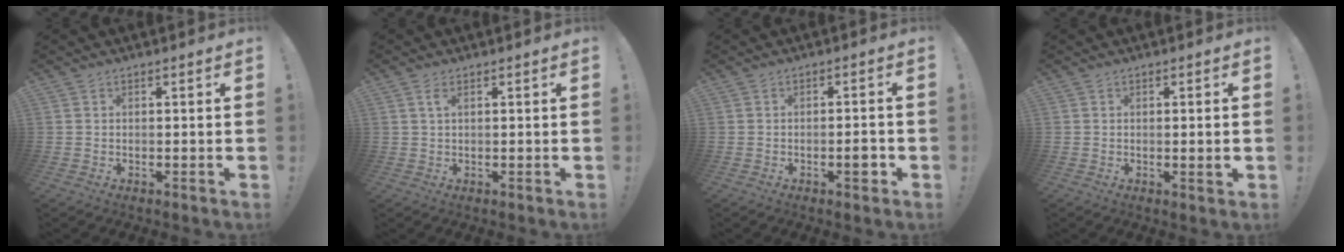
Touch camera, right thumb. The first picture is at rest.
{"total": 2.0, "force": [0.8, 0.7, 1.7], "torque": [-0.028, -0.001, 0.012]}
{"total": 3.8, "force": [-1.5, 1.1, 3.3], "torque": [-0.038, 0.003, -0.026]}
{"total": 2.1, "force": [0.1, -0.1, 2.1], "torque": [-0.030, -0.005, -0.001]}